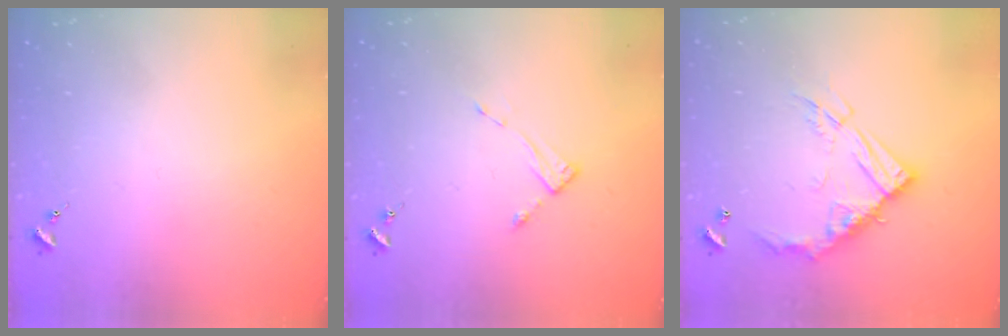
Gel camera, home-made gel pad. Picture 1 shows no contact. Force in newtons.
{"total": 2.6, "press": 2.6, "slide": 0.3}
{"total": 16.2, "press": 16.2, "slide": 1.4}